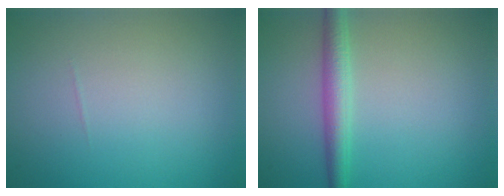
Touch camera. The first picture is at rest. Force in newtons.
{"total": 2.8, "press": 2.8, "slide": 0.0}